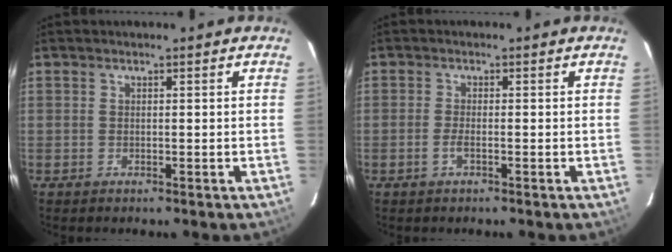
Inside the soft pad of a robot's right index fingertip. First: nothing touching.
{"total": 1.6, "force": [-0.7, 0.3, 1.4], "torque": [-0.031, -0.001, -0.015]}